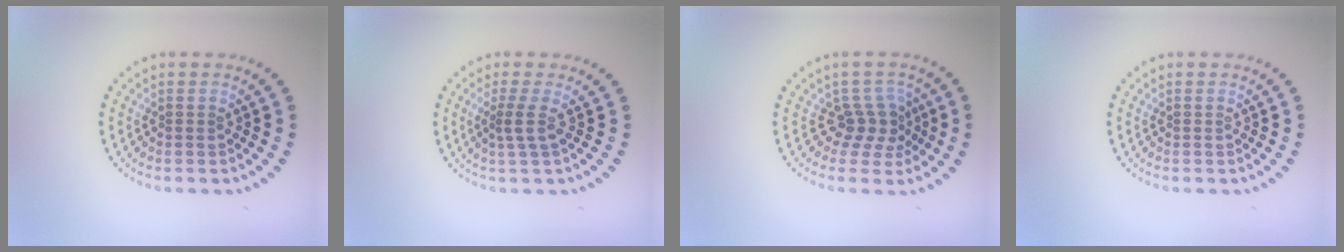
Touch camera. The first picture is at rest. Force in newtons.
{"total": 1.8, "press": 1.1, "slide": 1.4}
{"total": 2.5, "press": 2.0, "slide": 1.5}
{"total": 0.0}